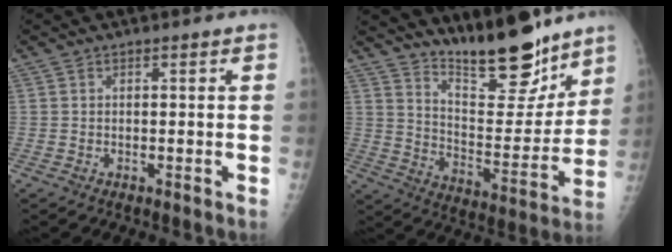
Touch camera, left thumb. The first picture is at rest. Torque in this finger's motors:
{"motor_torque": [0.40, 0.20, -0.07, -0.54, 0.08]}